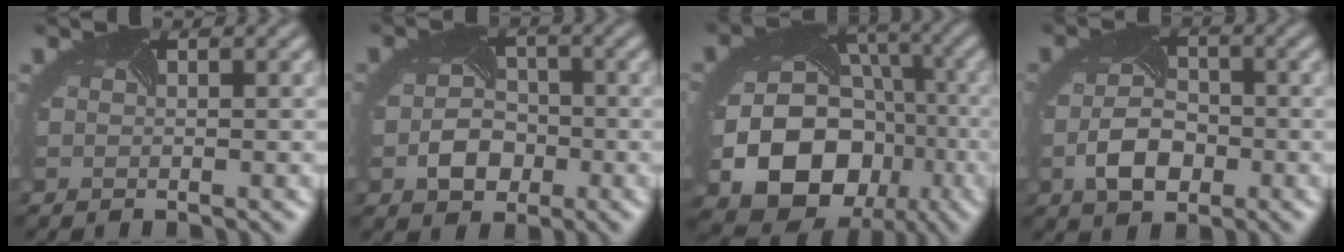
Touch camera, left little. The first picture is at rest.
{"total": 3.5, "force": [-1.3, 2.6, 2.0], "torque": [-0.037, -0.005, -0.025]}
{"total": 17.6, "force": [-5.4, 14.5, 8.4], "torque": [-0.169, -0.052, -0.085]}
{"total": 4.5, "force": [-1.3, 2.8, 3.2], "torque": [-0.069, -0.009, -0.028]}